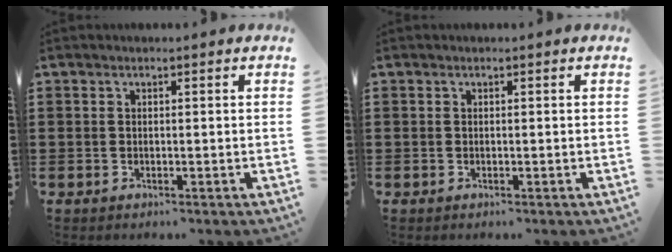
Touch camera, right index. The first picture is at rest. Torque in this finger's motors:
{"motor_torque": [-0.02, 0.02, 0.00, 0.00]}